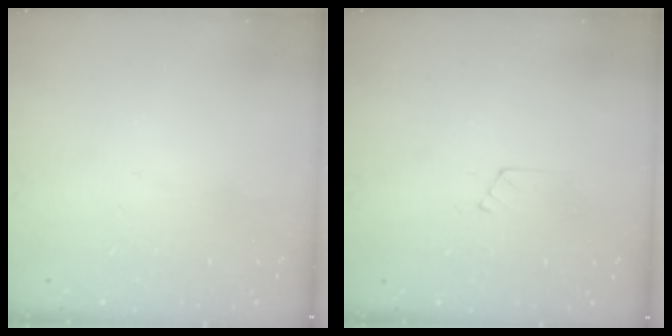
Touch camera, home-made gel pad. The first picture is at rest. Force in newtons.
{"total": 3.8, "press": 3.8, "slide": 0.3}